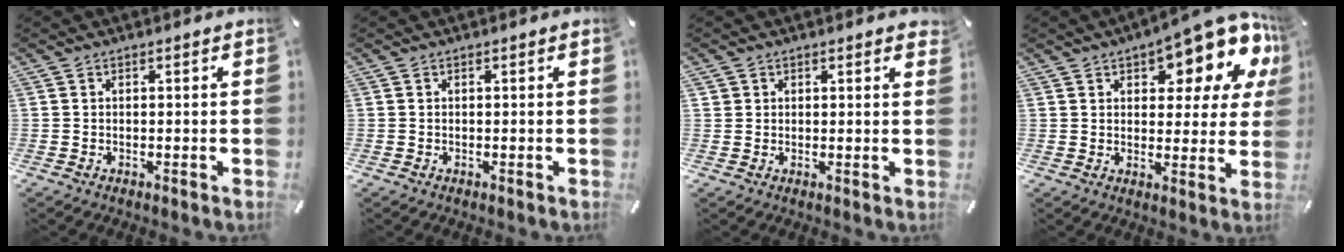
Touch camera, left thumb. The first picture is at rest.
{"total": 0.0}
{"total": 1.4, "force": [1.0, 0.9, 0.2], "torque": [0.011, -0.005, 0.017]}
{"total": 14.5, "force": [9.3, 5.7, 9.5], "torque": [-0.117, -0.073, 0.153]}